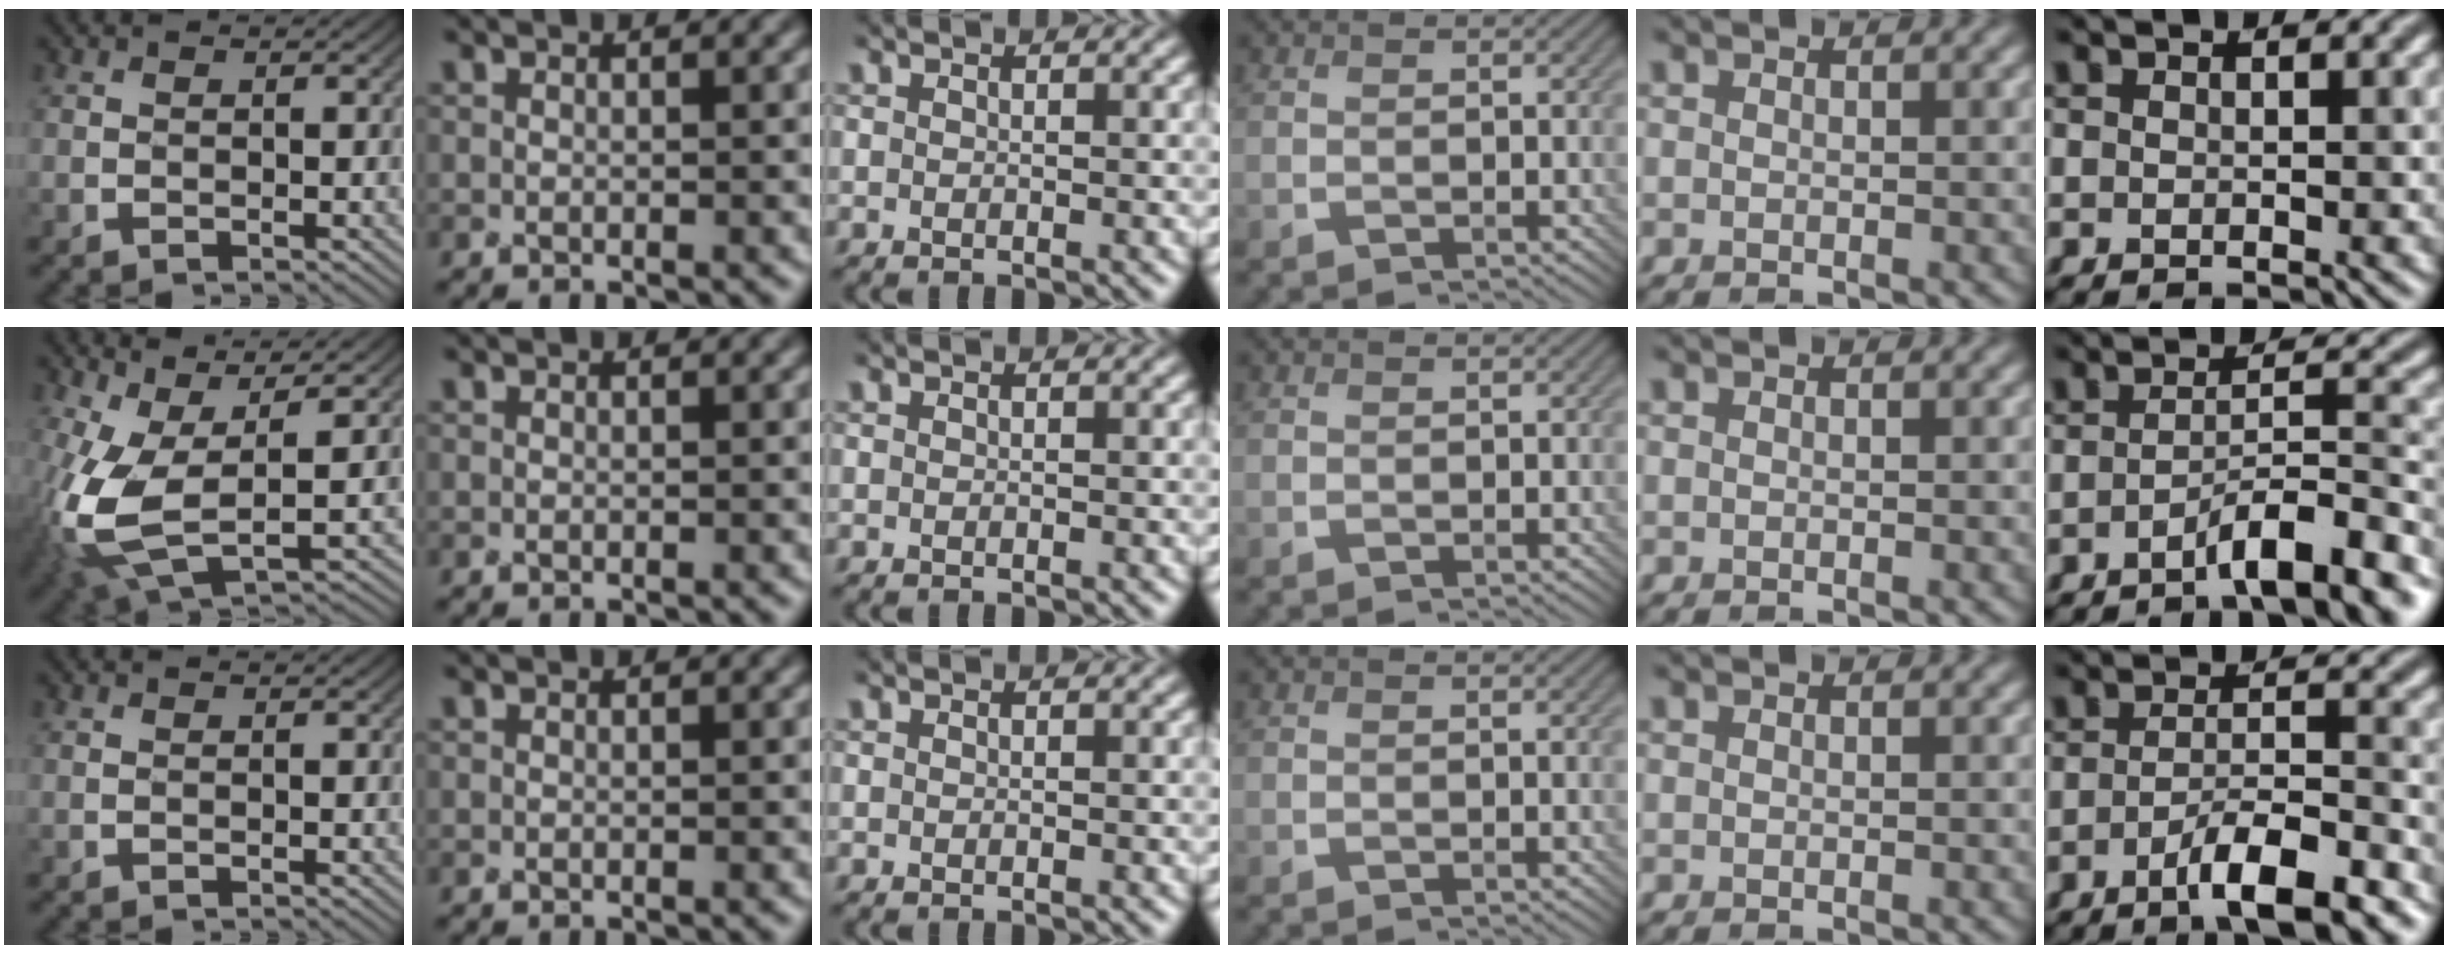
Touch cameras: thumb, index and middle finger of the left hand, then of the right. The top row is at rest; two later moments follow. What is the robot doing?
{"motion": "screw", "object": "bottle cap"}